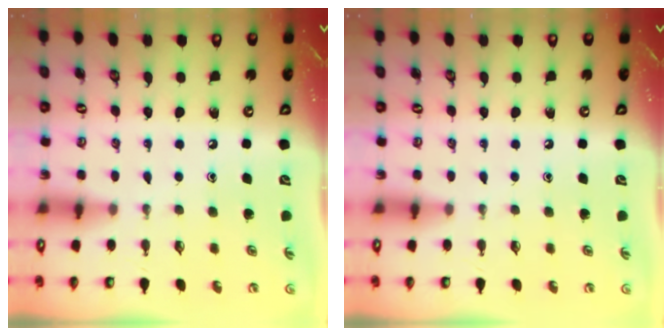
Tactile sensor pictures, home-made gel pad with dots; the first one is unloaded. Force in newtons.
{"total": 0.0}